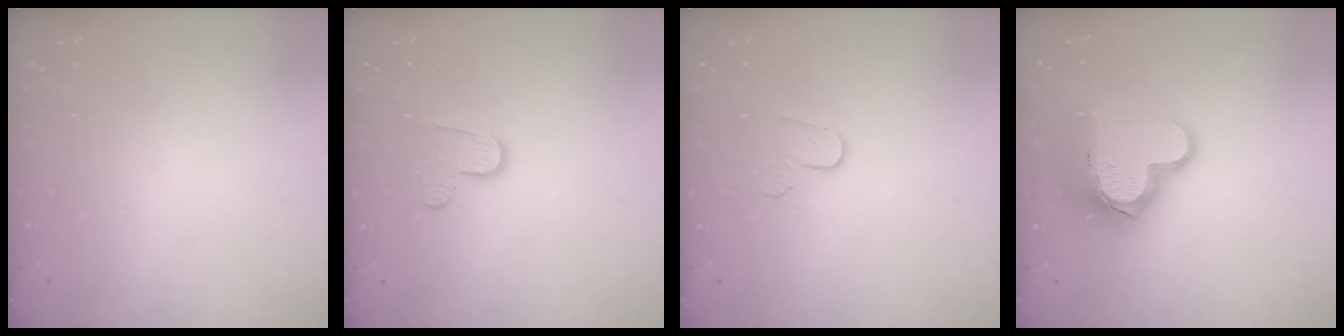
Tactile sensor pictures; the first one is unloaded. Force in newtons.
{"total": 7.0, "press": 7.0, "slide": 0.3}
{"total": 4.5, "press": 4.5, "slide": 0.3}
{"total": 15.5, "press": 15.5, "slide": 1.3}